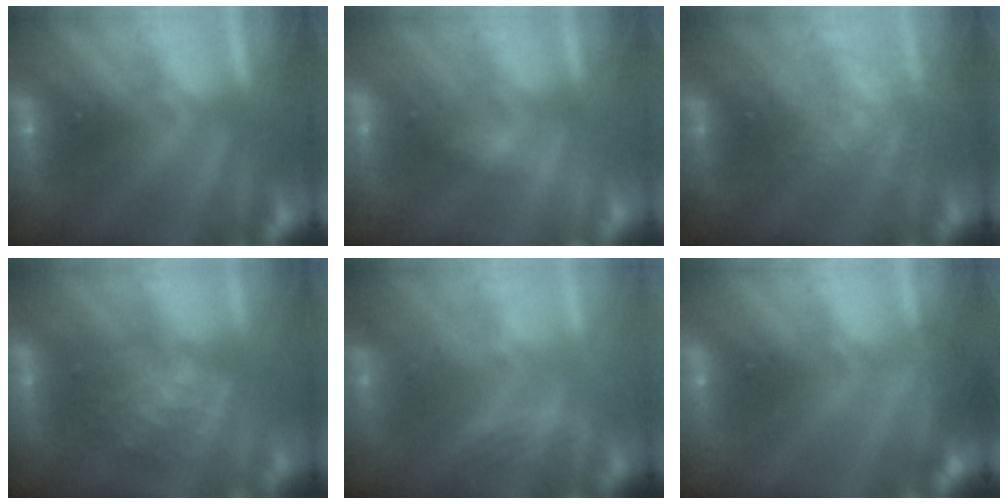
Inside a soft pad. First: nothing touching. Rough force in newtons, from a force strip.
{"total": 2.6}
{"total": 2.6}
{"total": 7.0}
{"total": 2.9}
{"total": 2.5}